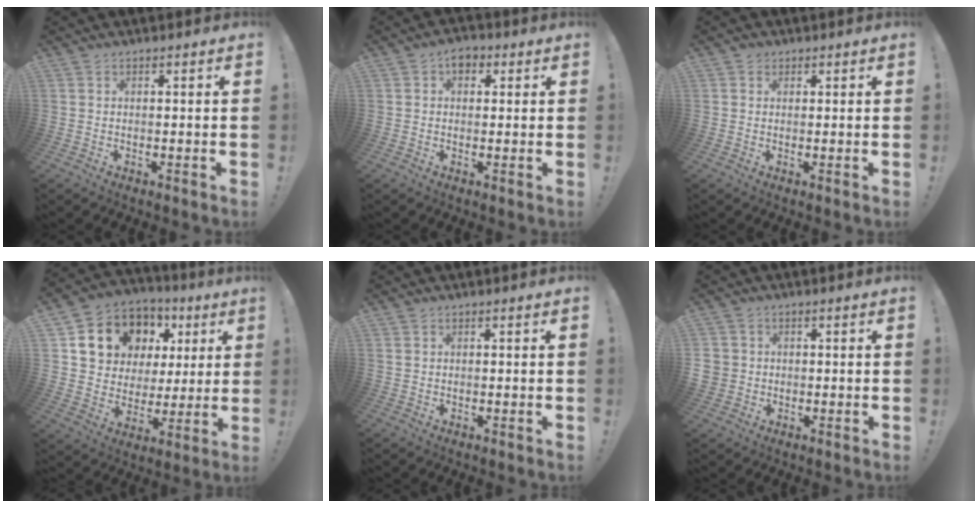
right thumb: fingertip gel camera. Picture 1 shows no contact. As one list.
[{"total": 3.9, "force": [1.4, 2.8, 2.3], "torque": [-0.024, -0.001, 0.021]}, {"total": 1.4, "force": [0.8, 1.1, 0.4], "torque": [-0.007, 0.001, 0.013]}, {"total": 12.5, "force": [6.3, 10.0, 4.0], "torque": [-0.067, -0.042, 0.138]}, {"total": 0.7, "force": [0.4, 0.5, 0.1], "torque": [-0.003, 0.001, 0.008]}, {"total": 3.5, "force": [0.1, 3.4, 1.0], "torque": [-0.022, 0.001, 0.003]}]